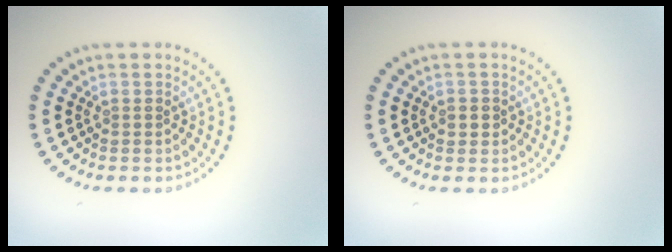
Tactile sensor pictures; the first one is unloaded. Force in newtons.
{"total": 1.1, "press": 1.0, "slide": 0.3}